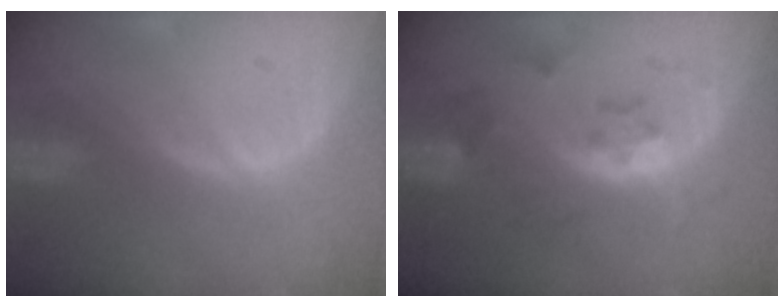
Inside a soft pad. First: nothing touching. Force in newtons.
{"total": 5.7, "press": 5.3, "slide": 2.3}